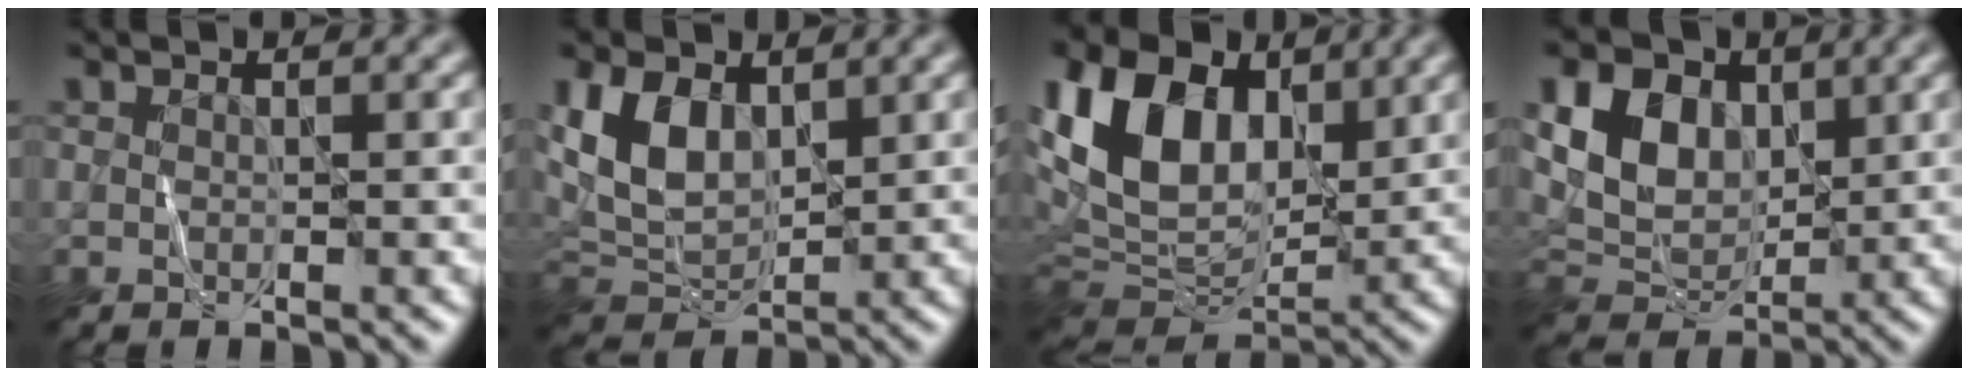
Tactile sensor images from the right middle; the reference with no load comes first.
{"total": 6.0, "force": [2.0, 3.8, 4.1], "torque": [-0.090, -0.003, 0.039]}
{"total": 12.8, "force": [4.0, 8.5, 8.8], "torque": [-0.194, 0.019, 0.068]}
{"total": 6.9, "force": [2.1, 5.0, 4.3], "torque": [-0.089, -0.003, 0.036]}